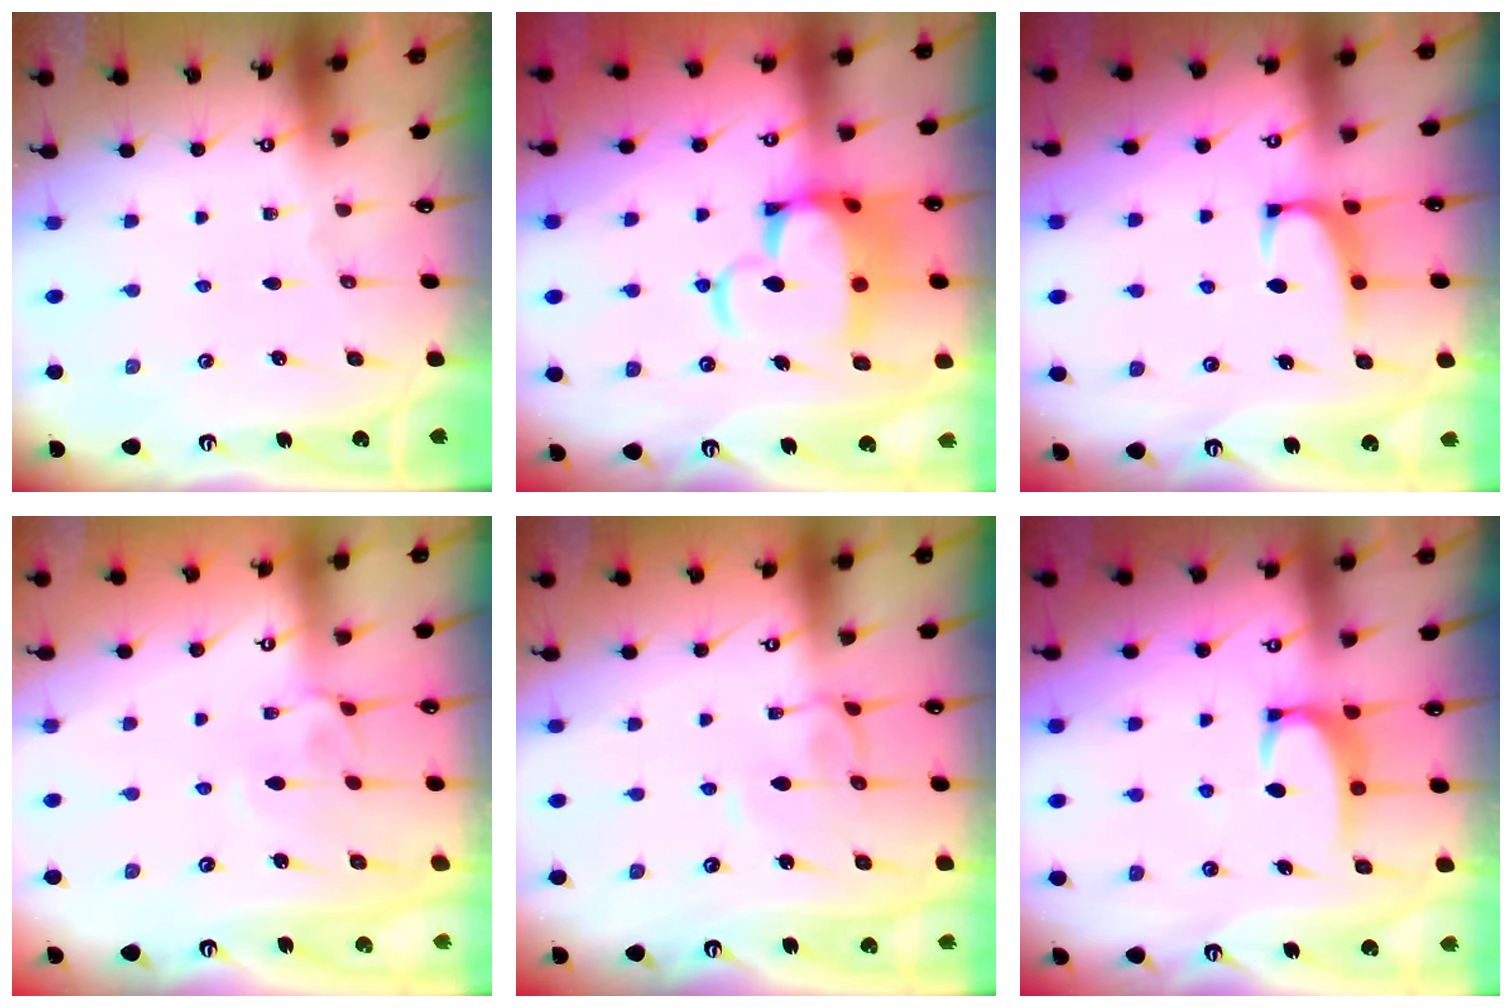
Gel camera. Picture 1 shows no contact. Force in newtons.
{"total": 11.4, "press": 11.1, "slide": 2.7}
{"total": 1.2, "press": 0.9, "slide": 0.7}
{"total": 4.1, "press": 4.0, "slide": 0.5}
{"total": 3.2, "press": 3.1, "slide": 0.3}
{"total": 3.1, "press": 3.1, "slide": 0.3}